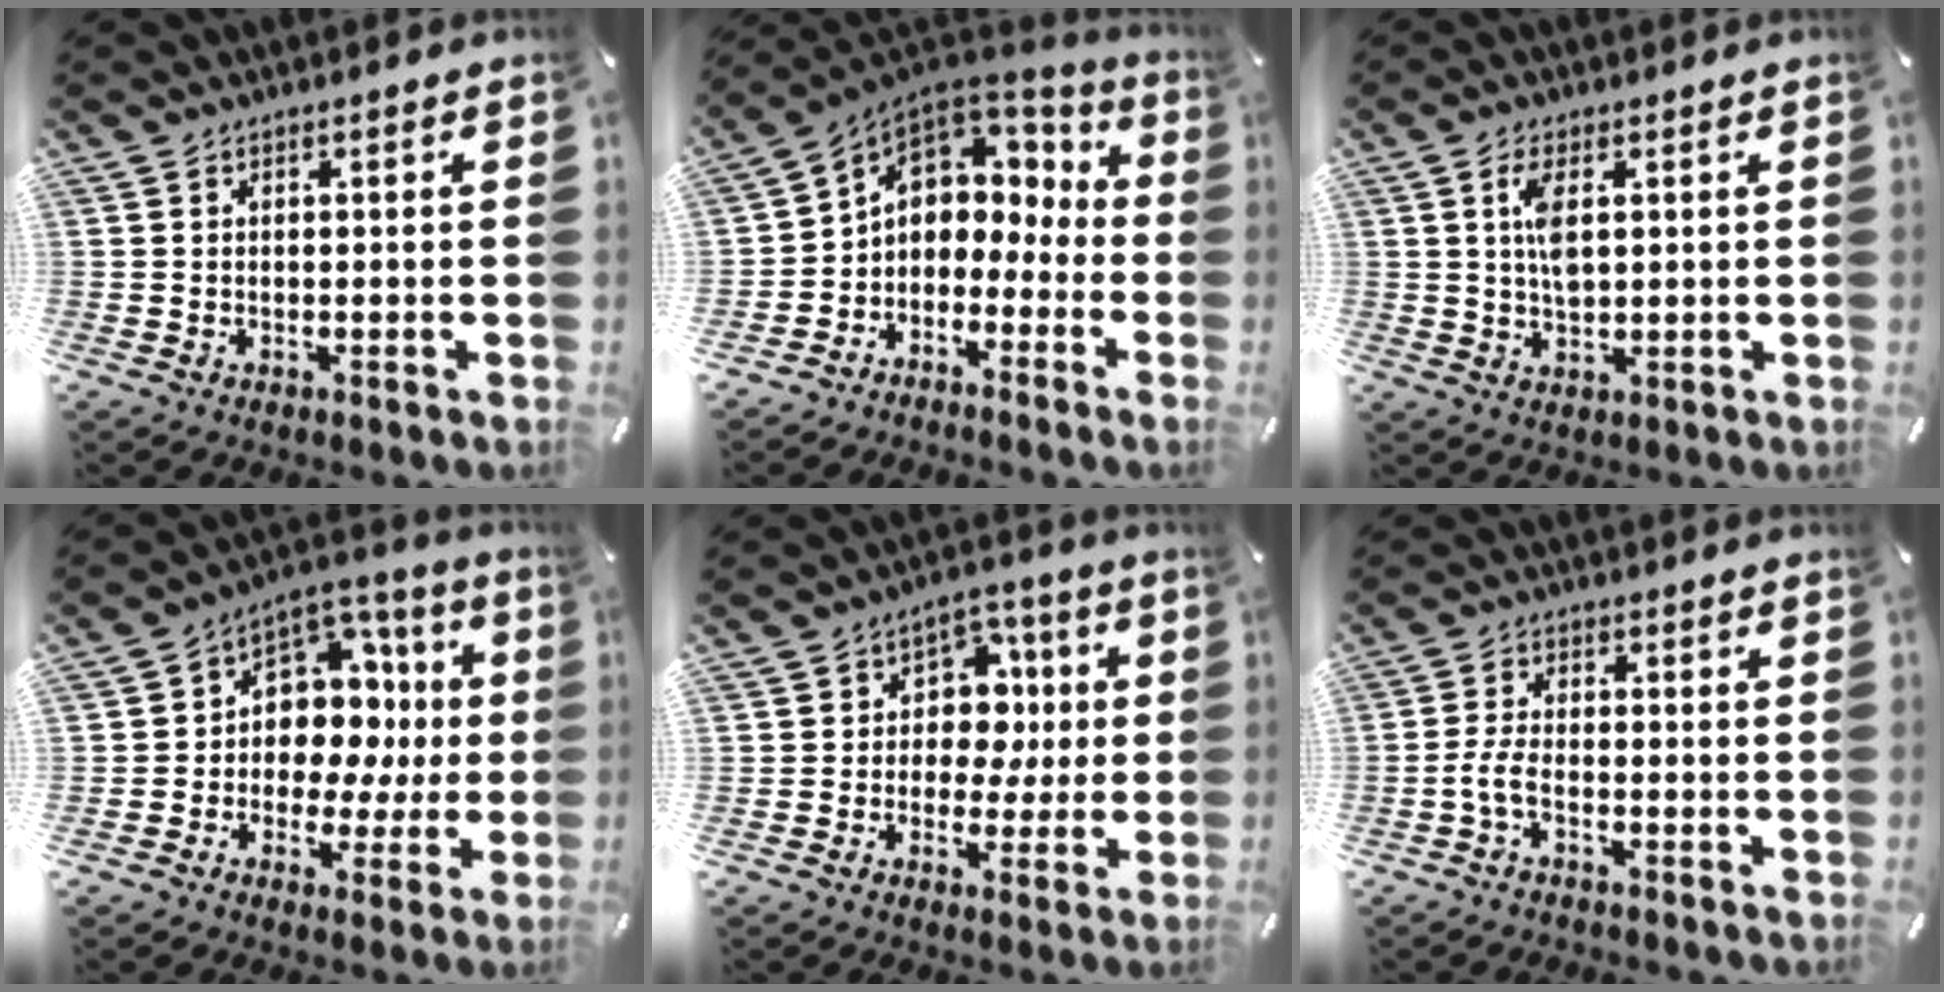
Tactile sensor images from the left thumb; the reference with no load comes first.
{"total": 6.2, "force": [0.6, 5.8, 2.1], "torque": [-0.059, -0.010, 0.017]}
{"total": 5.3, "force": [1.2, 2.3, 4.6], "torque": [-0.096, 0.000, 0.016]}
{"total": 12.0, "force": [0.4, 10.5, 5.7], "torque": [-0.070, -0.023, 0.017]}
{"total": 8.9, "force": [-0.1, 8.2, 3.5], "torque": [-0.043, 0.005, -0.003]}
{"total": 4.2, "force": [-2.0, 1.5, 3.4], "torque": [-0.084, 0.000, -0.043]}